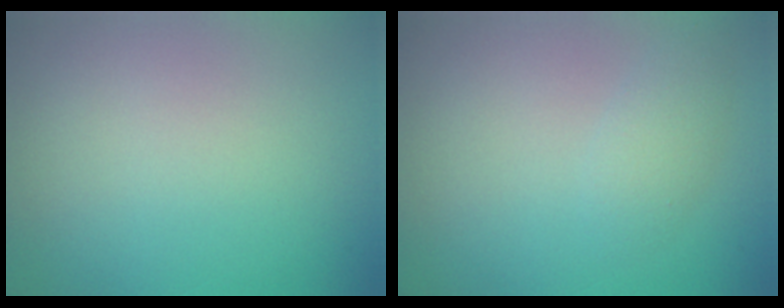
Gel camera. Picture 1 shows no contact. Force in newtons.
{"total": 1.6, "press": 1.6, "slide": 0.0}